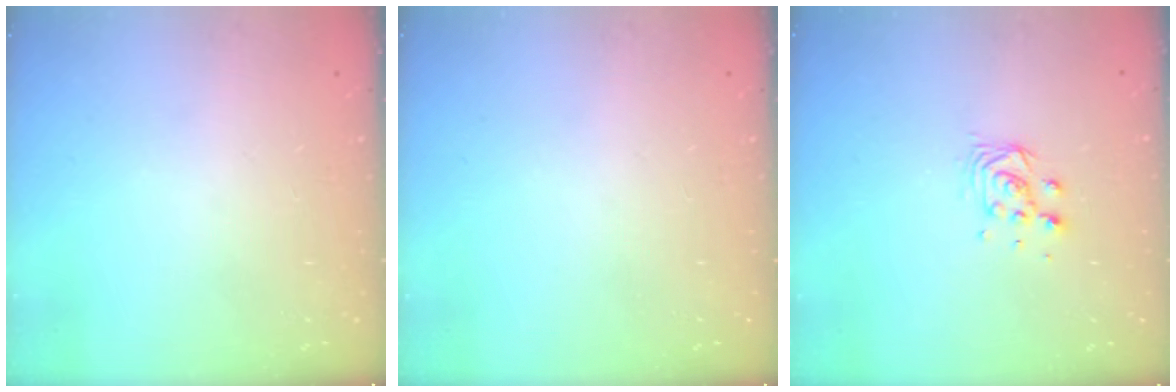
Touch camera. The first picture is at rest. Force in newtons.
{"total": 0.0}
{"total": 5.2, "press": 5.2, "slide": 0.3}